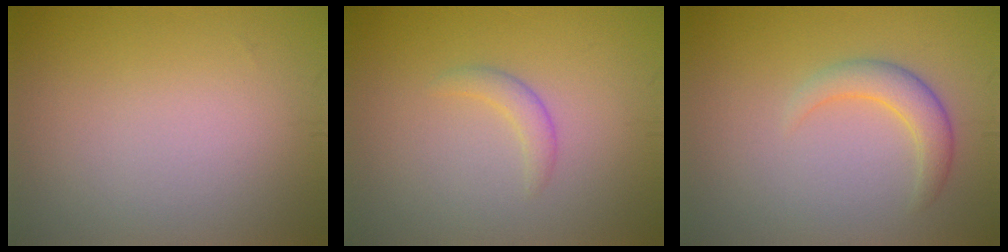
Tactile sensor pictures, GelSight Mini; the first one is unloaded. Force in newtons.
{"total": 1.4, "press": 1.4, "slide": 0.2}
{"total": 2.8, "press": 2.8, "slide": 0.1}